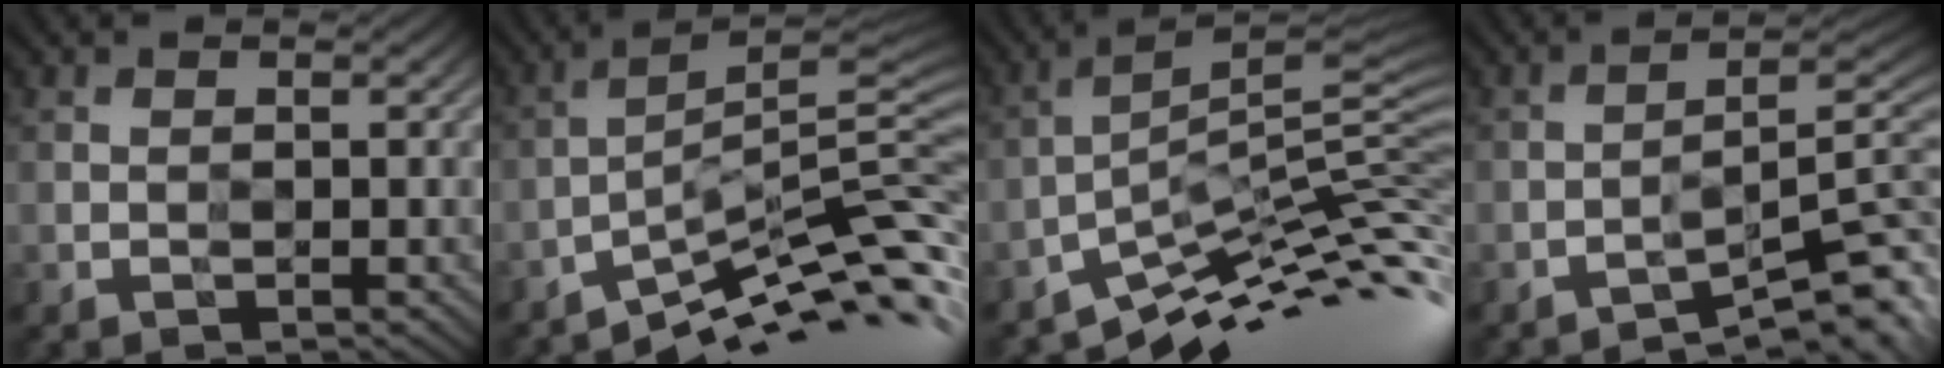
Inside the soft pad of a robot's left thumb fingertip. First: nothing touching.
{"total": 10.6, "force": [-6.4, 1.6, 8.3], "torque": [-0.136, 0.007, -0.108]}
{"total": 11.9, "force": [-6.9, 2.7, 9.4], "torque": [-0.163, 0.007, -0.125]}
{"total": 8.9, "force": [-5.7, 1.5, 6.6], "torque": [-0.096, 0.005, -0.092]}